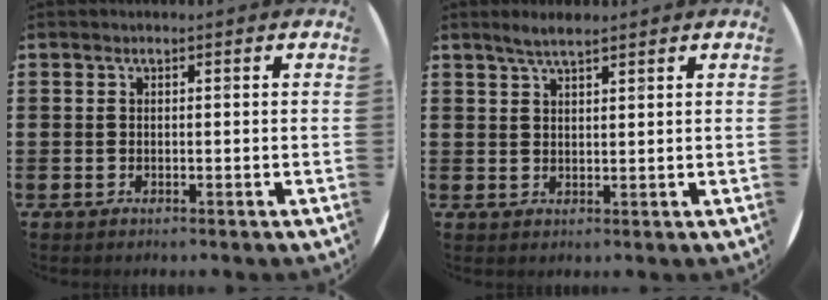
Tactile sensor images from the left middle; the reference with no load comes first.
{"total": 2.6, "force": [2.1, 0.4, 1.5], "torque": [-0.031, 0.004, 0.037]}